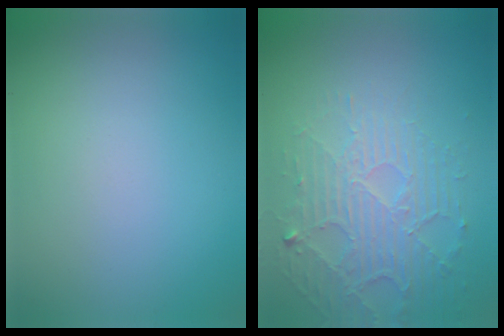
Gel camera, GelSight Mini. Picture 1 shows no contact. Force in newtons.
{"total": 4.8, "press": 3.4, "slide": 3.4}